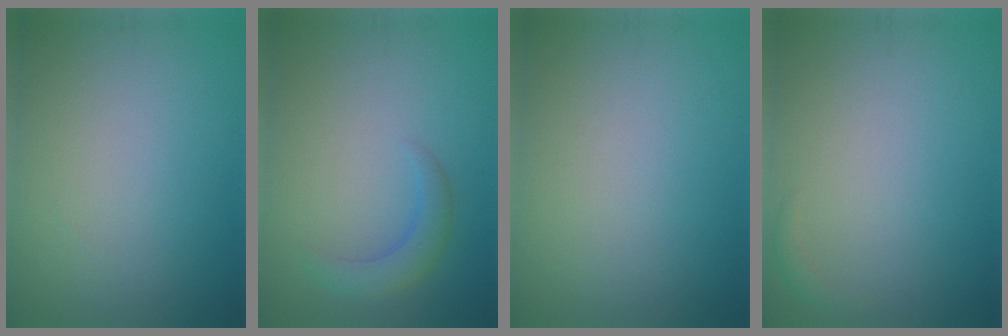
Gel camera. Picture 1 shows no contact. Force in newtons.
{"total": 2.4, "press": 2.4, "slide": 0.1}
{"total": 0.0}
{"total": 0.9, "press": 0.9, "slide": 0.1}